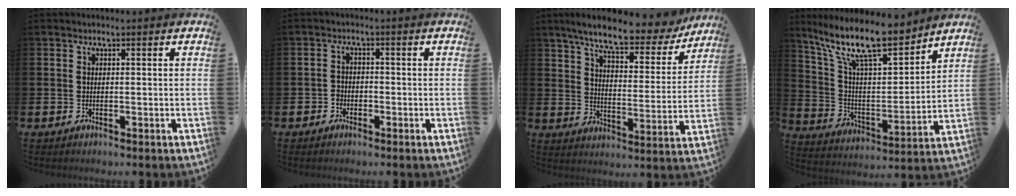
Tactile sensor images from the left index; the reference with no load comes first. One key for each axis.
{"total": 1.7, "fx": -1.2, "fy": 1.2, "fz": 0.2, "tx": -0.005, "ty": 0.003, "tz": -0.027}
{"total": 8.8, "fx": 7.7, "fy": 1.6, "fz": 4.0, "tx": -0.095, "ty": -0.045, "tz": 0.127}
{"total": 13.8, "fx": 11.1, "fy": 3.7, "fz": 7.2, "tx": -0.167, "ty": -0.063, "tz": 0.193}